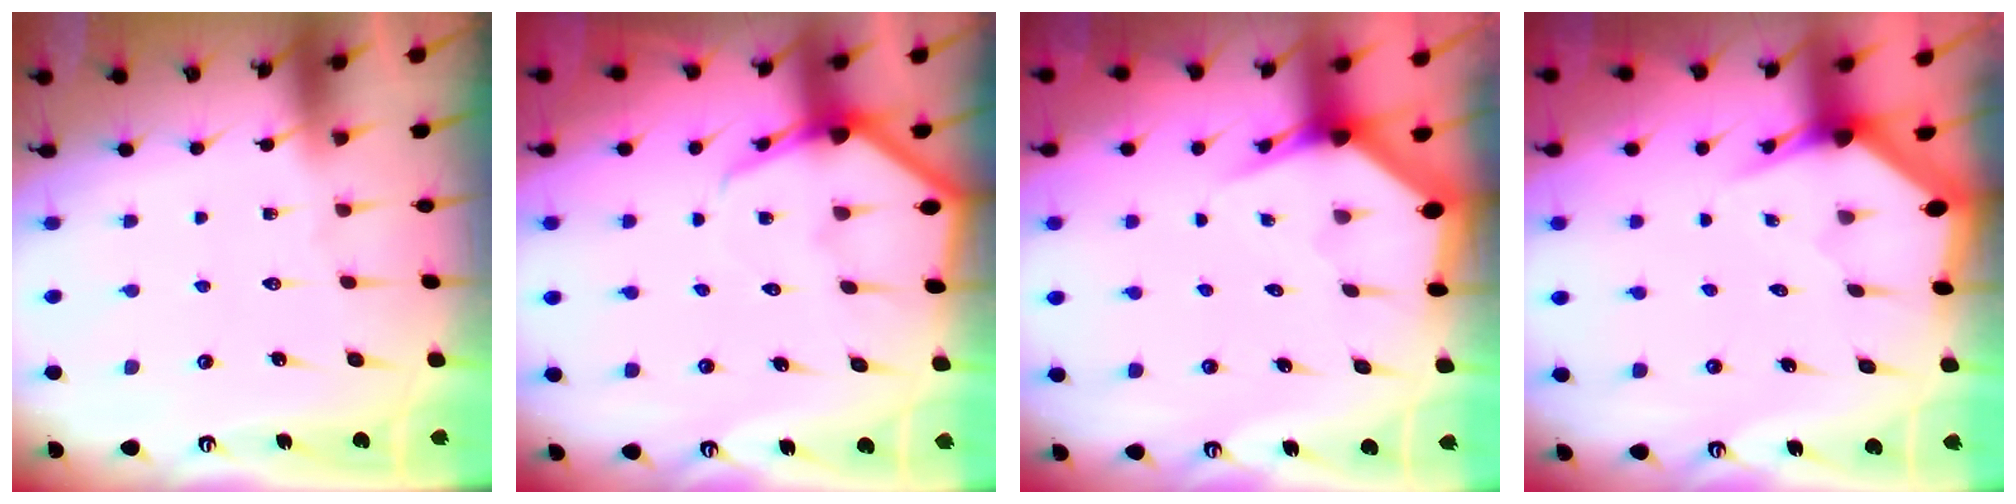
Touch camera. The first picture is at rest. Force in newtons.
{"total": 5.4, "press": 5.3, "slide": 0.6}
{"total": 3.5, "press": 3.4, "slide": 0.4}
{"total": 3.4, "press": 3.4, "slide": 0.2}